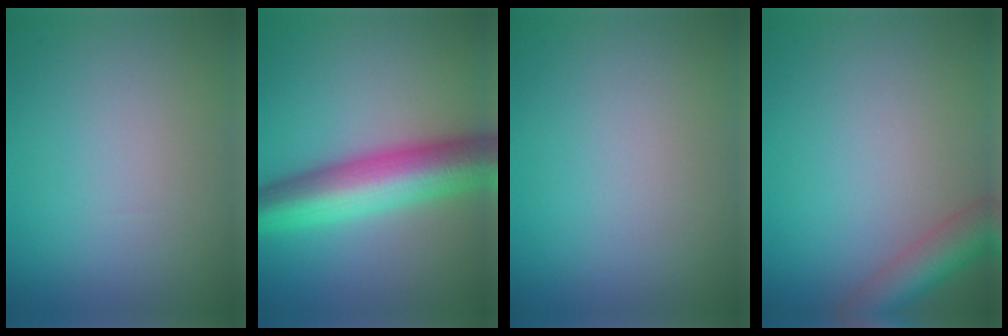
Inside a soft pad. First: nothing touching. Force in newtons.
{"total": 9.6, "press": 9.6, "slide": 0.2}
{"total": 0.0}
{"total": 4.6, "press": 4.6, "slide": 0.3}